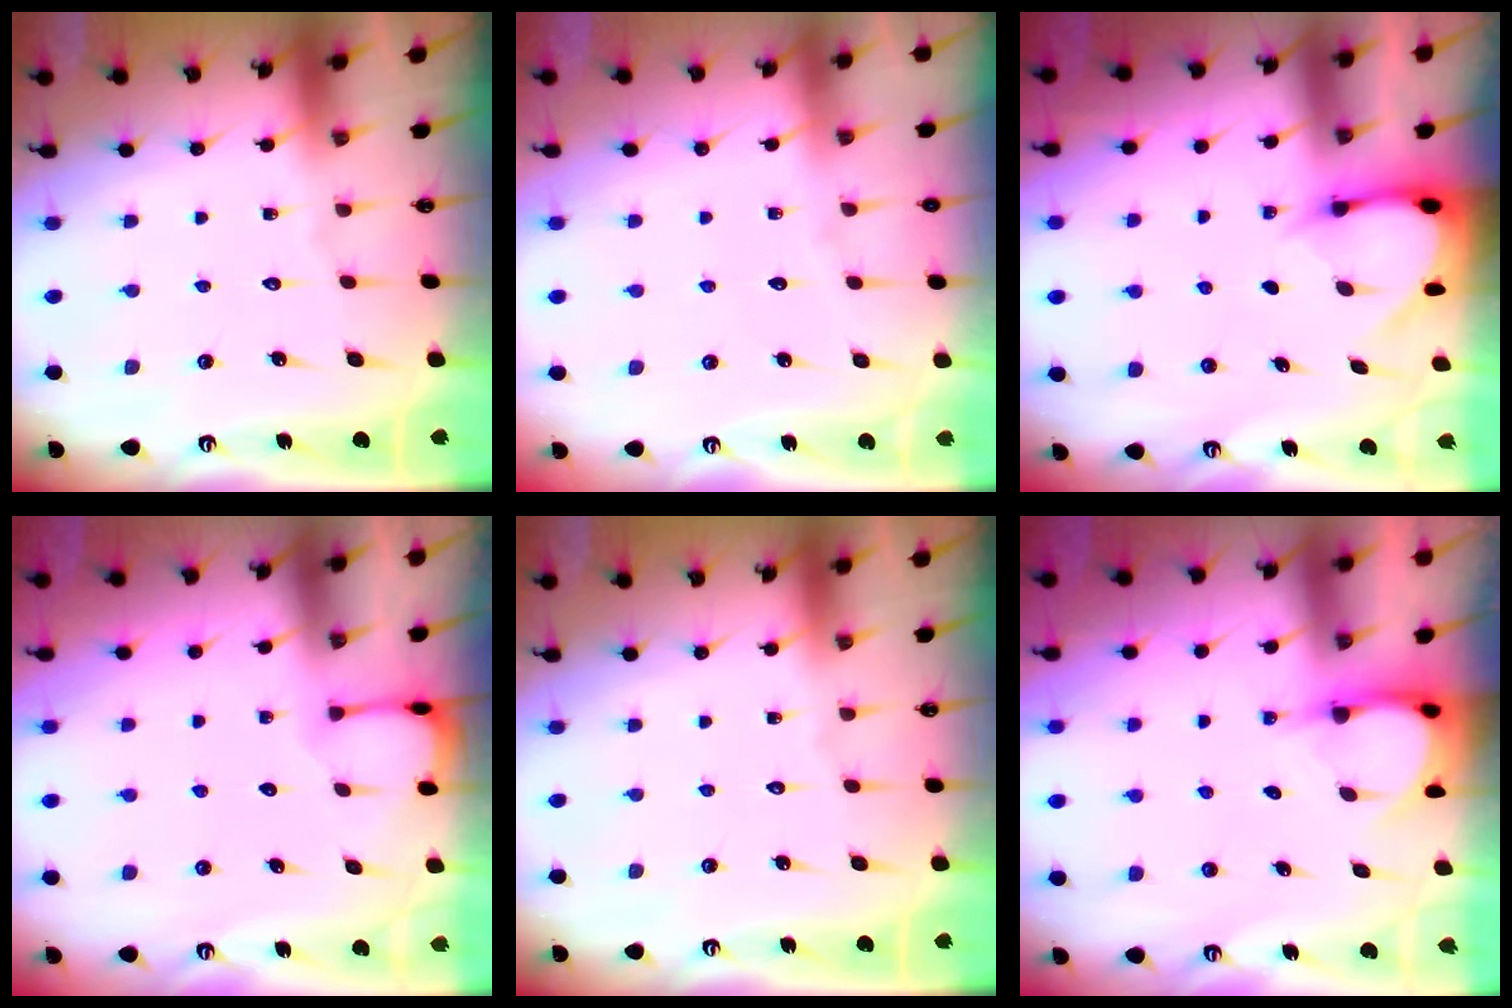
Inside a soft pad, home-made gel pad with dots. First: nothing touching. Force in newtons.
{"total": 2.8, "press": 2.7, "slide": 0.4}
{"total": 3.4, "press": 3.4, "slide": 0.3}
{"total": 1.9, "press": 1.9, "slide": 0.2}
{"total": 0.0}
{"total": 3.9, "press": 3.9, "slide": 0.2}